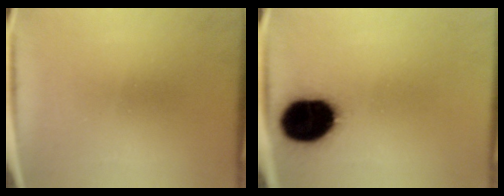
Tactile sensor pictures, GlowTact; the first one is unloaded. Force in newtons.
{"total": 19.4}